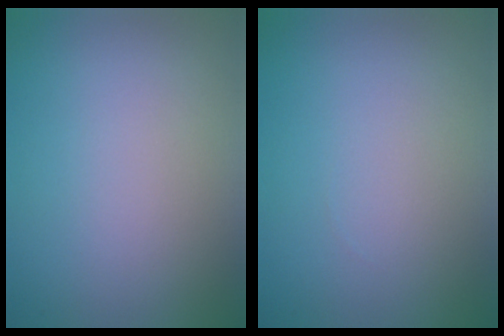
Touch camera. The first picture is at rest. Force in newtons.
{"total": 0.0}